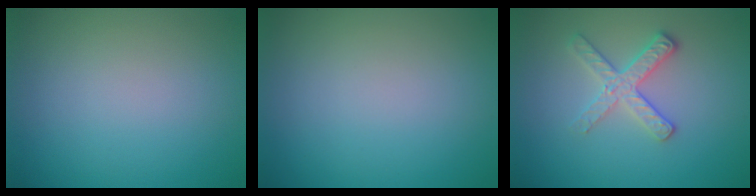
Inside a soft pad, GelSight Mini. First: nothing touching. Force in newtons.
{"total": 0.0}
{"total": 2.8, "press": 2.6, "slide": 1.0}